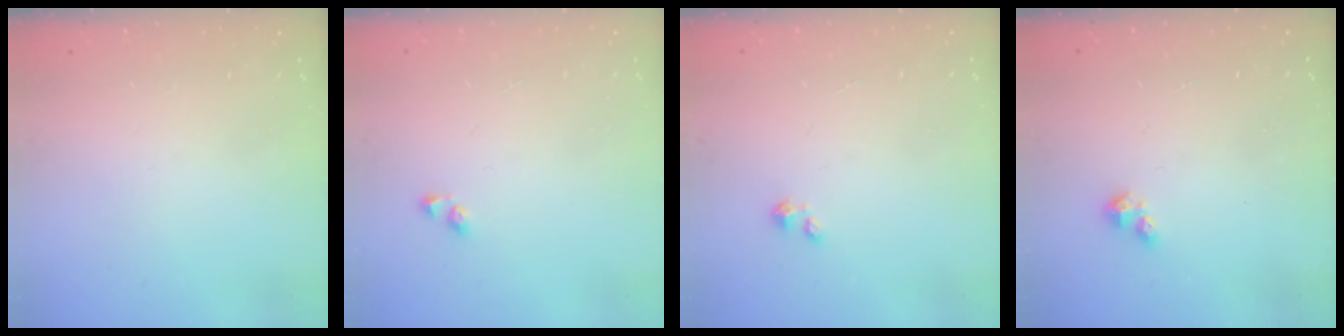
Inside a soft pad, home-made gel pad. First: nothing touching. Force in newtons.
{"total": 2.4, "press": 2.0, "slide": 1.3}
{"total": 0.0}
{"total": 1.6, "press": 1.6, "slide": 0.4}